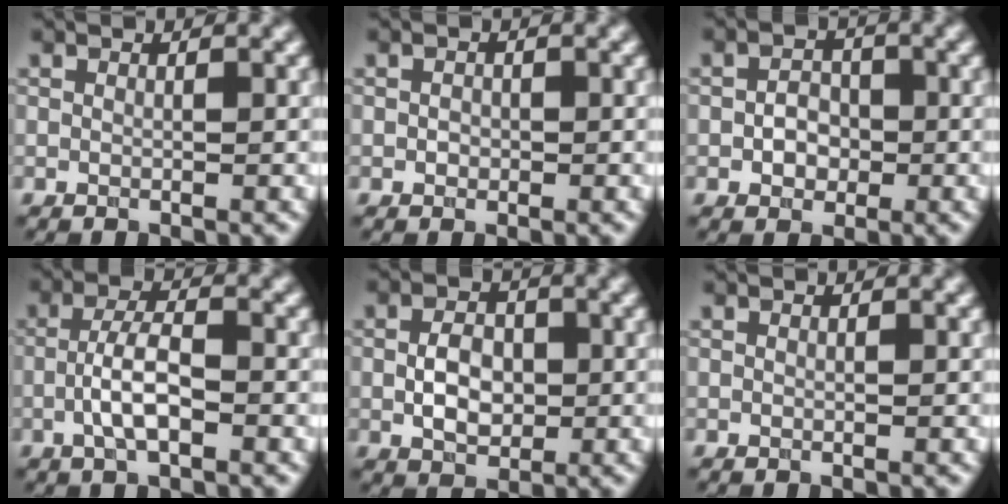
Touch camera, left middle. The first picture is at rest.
{"total": 0.8, "force": [-0.1, 0.7, 0.3], "torque": [-0.004, -0.004, -0.003]}
{"total": 2.4, "force": [-0.5, 1.9, 1.4], "torque": [-0.021, 0.001, -0.014]}
{"total": 3.7, "force": [-1.1, 1.2, 3.3], "torque": [-0.067, 0.004, -0.025]}
{"total": 3.8, "force": [-0.2, 2.6, 2.7], "torque": [-0.052, 0.000, -0.006]}
{"total": 0.0}